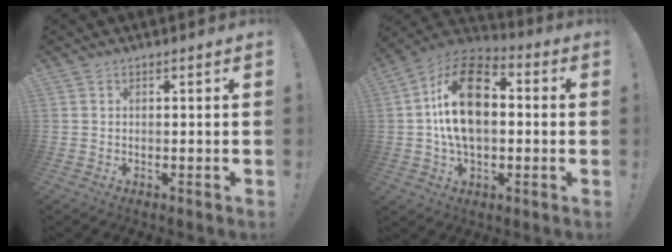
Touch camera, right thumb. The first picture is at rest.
{"total": 19.6, "force": [1.5, 12.2, 15.2], "torque": [-0.264, 0.016, 0.023]}